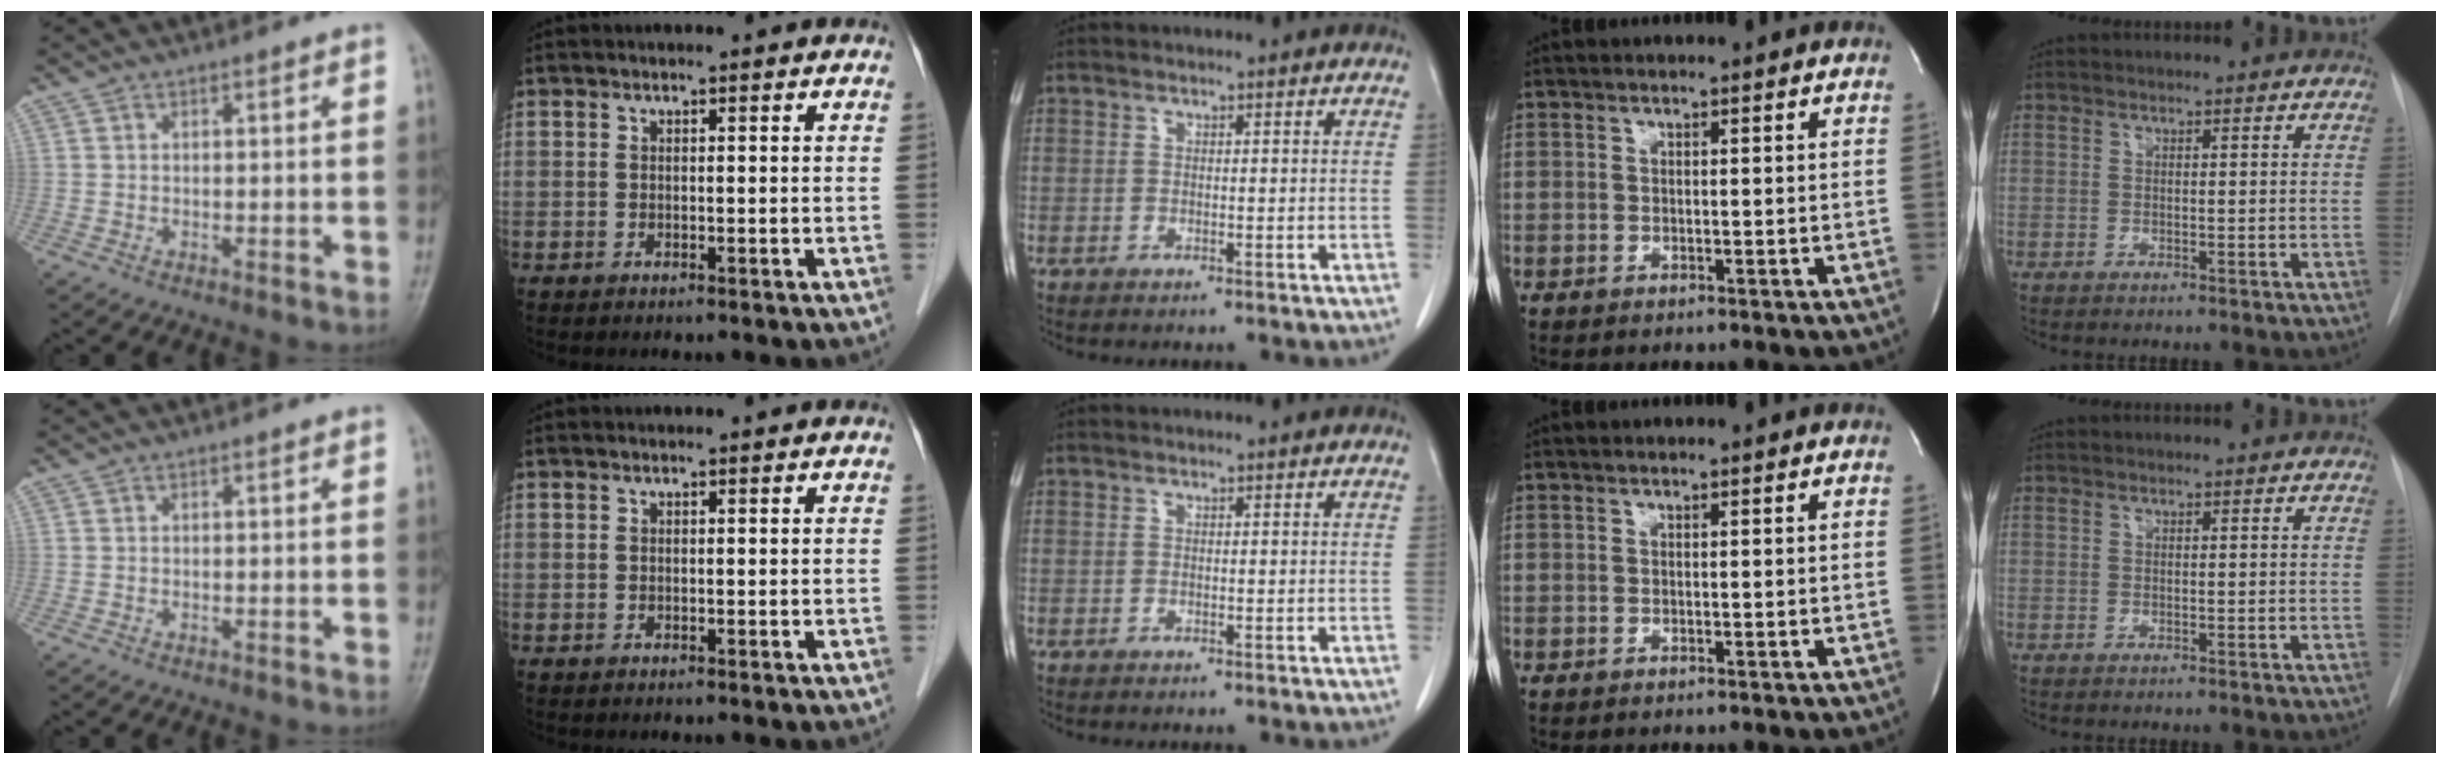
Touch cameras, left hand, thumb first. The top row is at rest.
{}